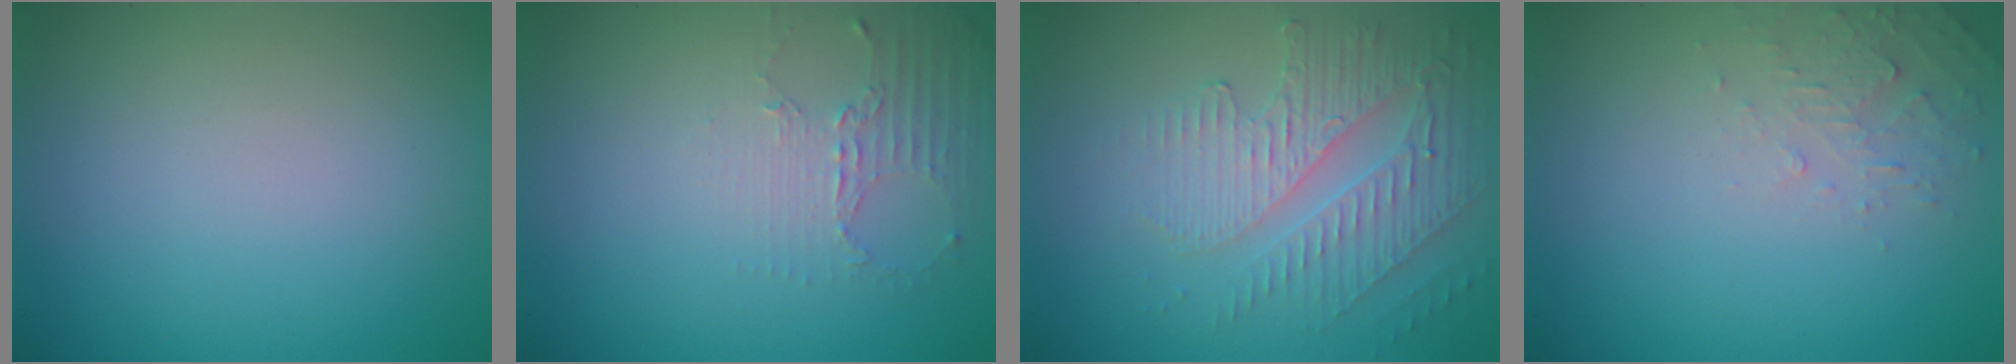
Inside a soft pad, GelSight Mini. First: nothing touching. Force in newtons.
{"total": 2.2, "press": 1.6, "slide": 1.5}
{"total": 4.0, "press": 3.4, "slide": 2.0}
{"total": 1.7, "press": 1.7, "slide": 0.2}